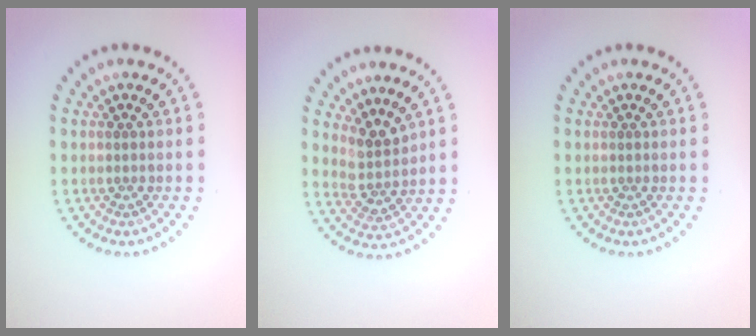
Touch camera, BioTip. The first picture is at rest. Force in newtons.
{"total": 2.9, "press": 2.1, "slide": 2.0}
{"total": 0.0}